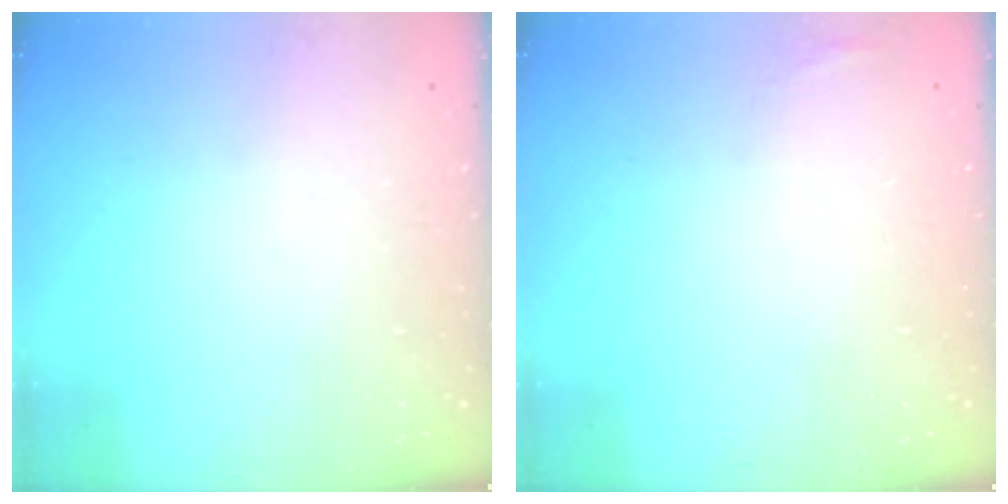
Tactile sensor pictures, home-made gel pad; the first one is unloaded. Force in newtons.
{"total": 9.7, "press": 4.2, "slide": 8.8}